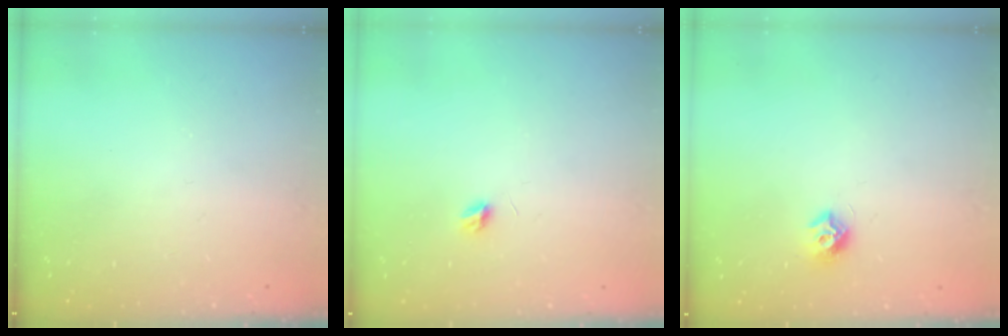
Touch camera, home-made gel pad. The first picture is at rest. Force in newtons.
{"total": 3.7, "press": 3.7, "slide": 0.3}
{"total": 7.7, "press": 7.7, "slide": 0.7}